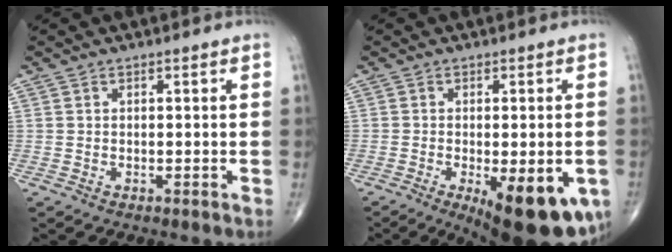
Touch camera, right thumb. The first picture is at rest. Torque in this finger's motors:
{"motor_torque": [2.13, 2.25, 1.06, -1.16, 0.38]}